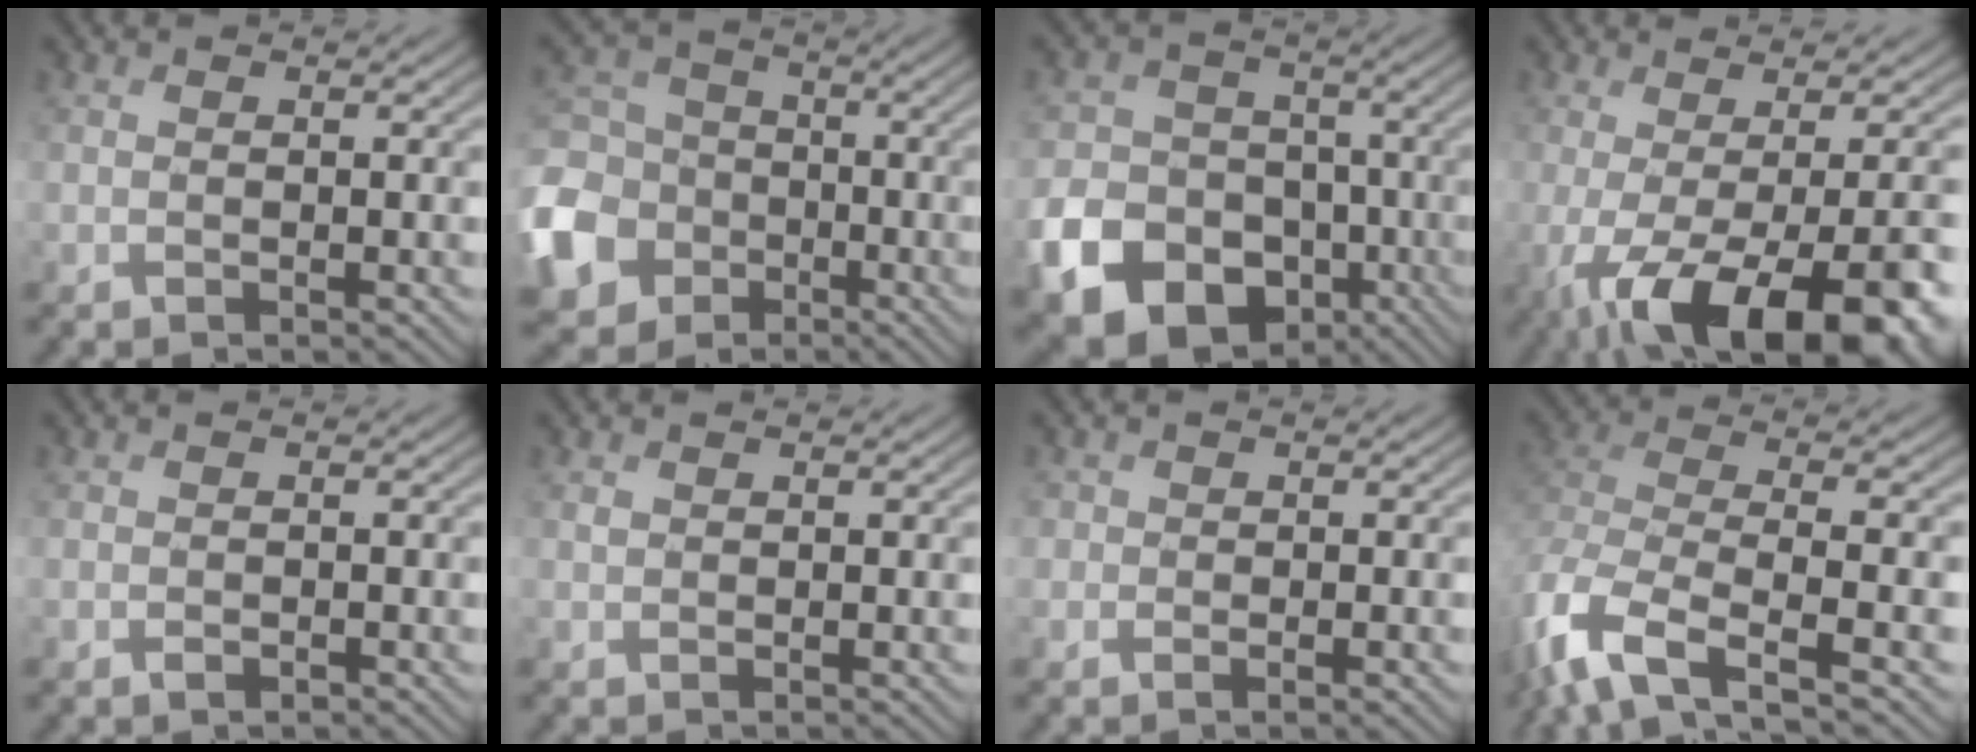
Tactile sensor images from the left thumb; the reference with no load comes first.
{"total": 14.2, "force": [-5.2, 11.7, 6.2], "torque": [-0.223, -0.032, -0.112]}
{"total": 13.4, "force": [-5.9, 10.4, 6.1], "torque": [-0.159, -0.043, -0.111]}
{"total": 17.1, "force": [-6.0, 6.6, 14.6], "torque": [-0.200, -0.042, -0.063]}
{"total": 0.7, "force": [-0.4, 0.4, 0.3], "torque": [-0.006, -0.003, -0.006]}
{"total": 0.6, "force": [0.4, 0.4, 0.2], "torque": [-0.007, -0.001, 0.010]}
{"total": 2.0, "force": [0.1, 1.7, 1.0], "torque": [-0.014, -0.006, 0.000]}
{"total": 11.2, "force": [-6.0, 4.4, 8.4], "torque": [-0.204, -0.028, -0.118]}